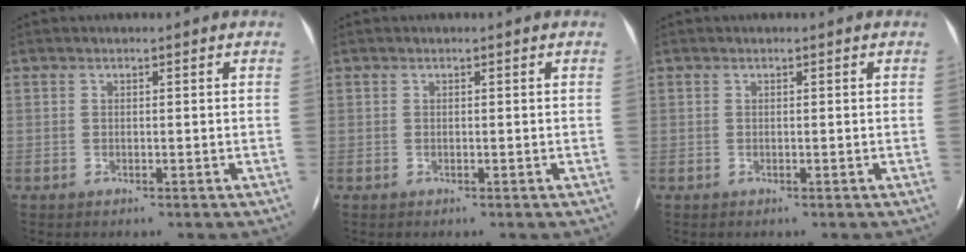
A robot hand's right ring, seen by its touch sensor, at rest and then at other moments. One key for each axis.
{"total": 0.0}
{"total": 0.0}